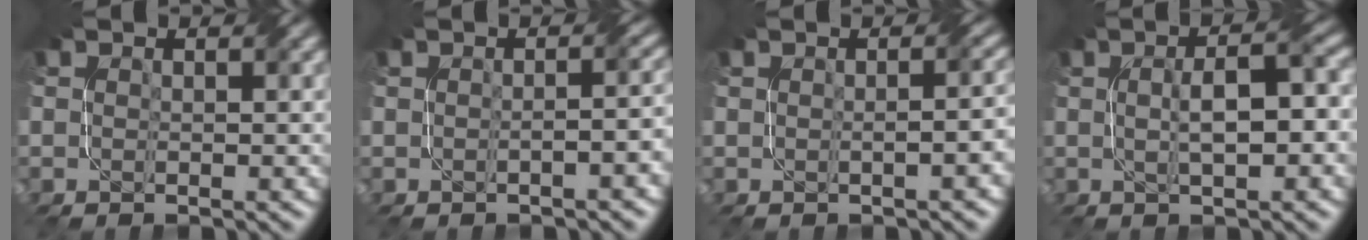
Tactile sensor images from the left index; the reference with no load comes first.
{"total": 2.4, "force": [-0.6, 0.9, 2.1], "torque": [-0.016, 0.006, -0.008]}
{"total": 2.6, "force": [-0.2, 1.1, 2.3], "torque": [-0.014, 0.006, 0.003]}
{"total": 4.8, "force": [0.2, 1.3, 4.6], "torque": [-0.072, 0.009, 0.003]}